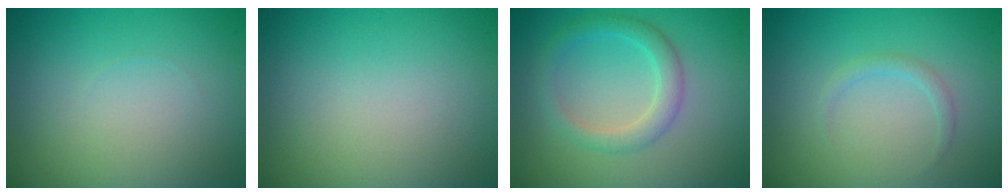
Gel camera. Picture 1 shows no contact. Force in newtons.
{"total": 0.0}
{"total": 2.6, "press": 2.6, "slide": 0.1}
{"total": 1.0, "press": 1.0, "slide": 0.0}